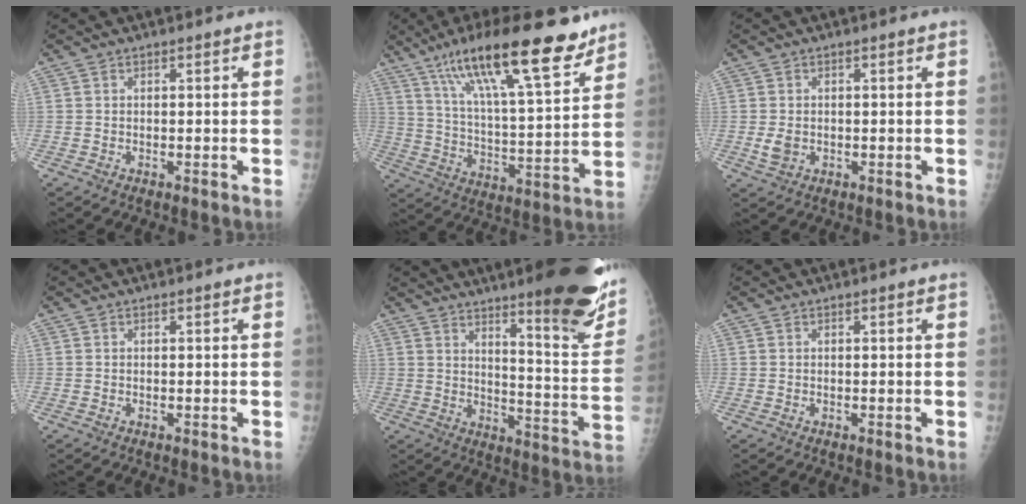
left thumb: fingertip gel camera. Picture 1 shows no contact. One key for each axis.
{"total": 23.0, "fx": 15.4, "fy": 5.2, "fz": 16.3, "tx": -0.251, "ty": -0.053, "tz": 0.255}
{"total": 2.6, "fx": -0.3, "fy": 2.0, "fz": 1.7, "tx": -0.032, "ty": -0.003, "tz": -0.001}
{"total": 0.0}
{"total": 21.3, "fx": 13.4, "fy": 3.6, "fz": 16.1, "tx": -0.189, "ty": -0.080, "tz": 0.190}
{"total": 0.0}